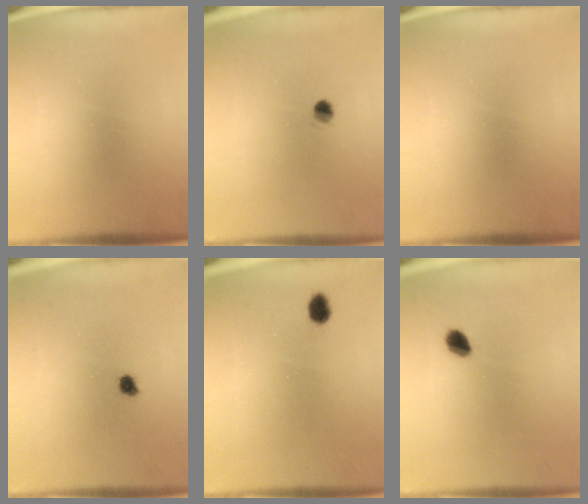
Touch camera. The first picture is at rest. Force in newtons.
{"total": 2.0}
{"total": 0.0}
{"total": 1.8}
{"total": 2.3}
{"total": 2.9}